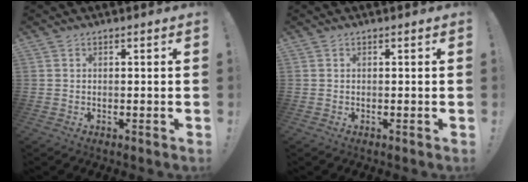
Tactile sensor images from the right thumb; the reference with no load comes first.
{"total": 0.0}